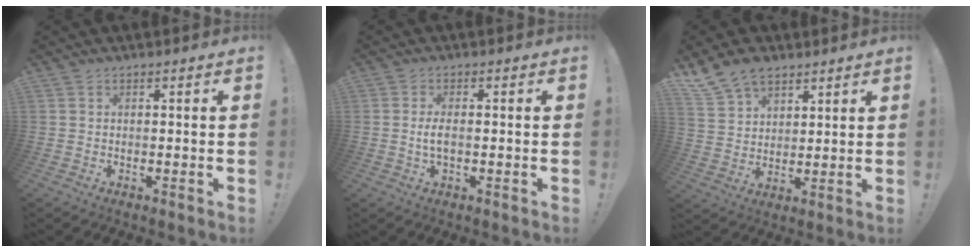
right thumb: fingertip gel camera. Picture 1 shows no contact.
{"total": 3.4, "force": [-0.4, 1.0, 3.2], "torque": [-0.070, -0.001, -0.011]}
{"total": 10.5, "force": [7.7, 6.2, 3.3], "torque": [-0.077, -0.040, 0.157]}